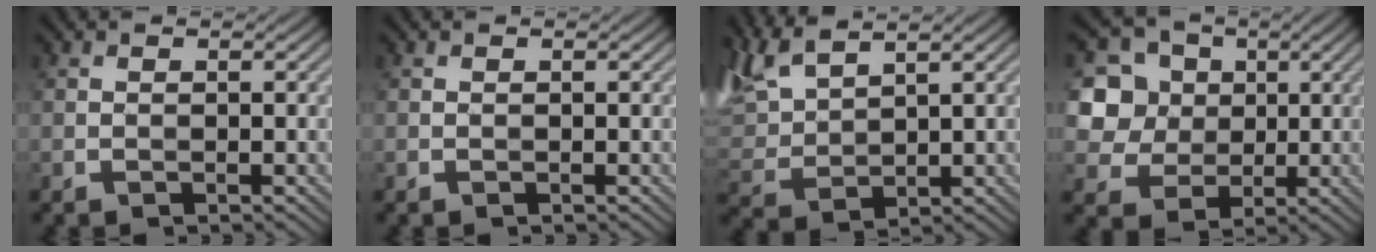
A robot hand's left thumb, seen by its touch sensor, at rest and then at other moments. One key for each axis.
{"total": 0.0}
{"total": 7.3, "fx": 5.7, "fy": 2.4, "fz": 3.9, "tx": -0.116, "ty": 0.022, "tz": 0.122}
{"total": 9.4, "fx": 2.4, "fy": 8.2, "fz": 3.7, "tx": -0.132, "ty": 0.014, "tz": 0.050}